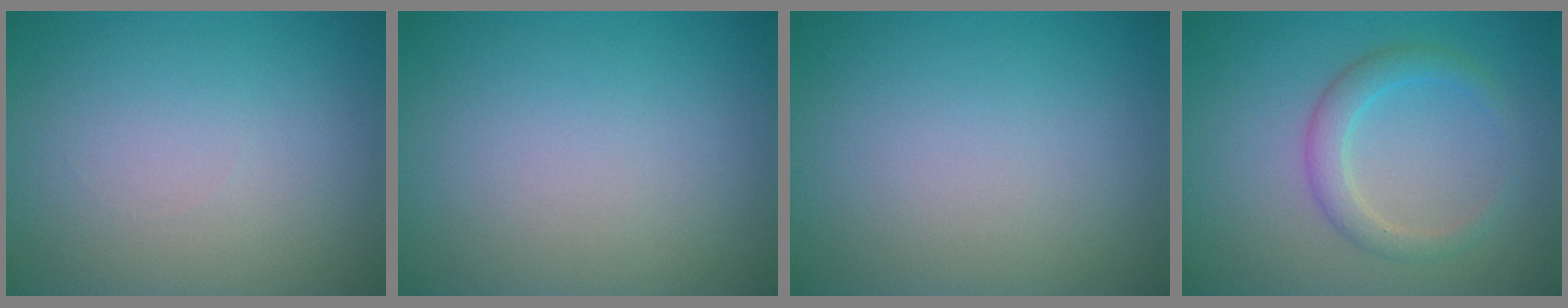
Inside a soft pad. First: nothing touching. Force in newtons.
{"total": 0.0}
{"total": 0.0}
{"total": 2.5, "press": 2.5, "slide": 0.1}